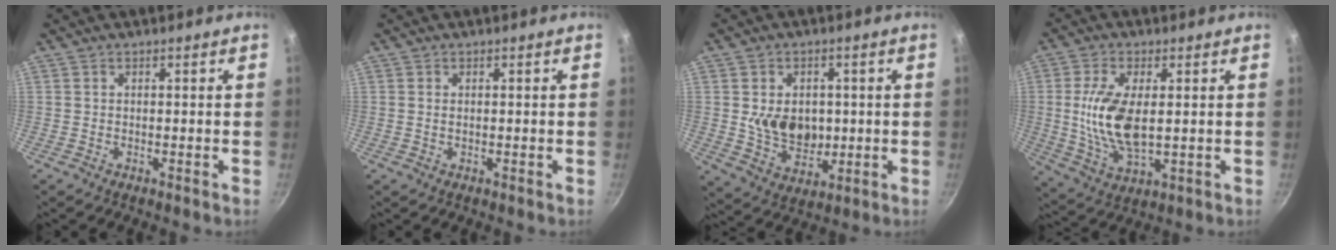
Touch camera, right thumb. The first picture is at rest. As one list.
[{"total": 0.8, "force": [0.2, 0.5, 0.6], "torque": [-0.011, 0.001, 0.002]}, {"total": 9.9, "force": [0.5, 7.4, 6.6], "torque": [-0.088, -0.016, 0.017]}, {"total": 12.1, "force": [1.0, 5.8, 10.6], "torque": [-0.204, -0.010, 0.023]}]